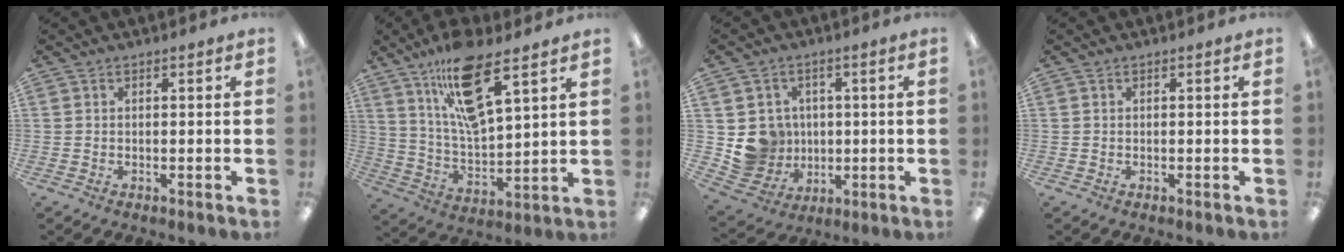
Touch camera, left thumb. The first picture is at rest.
{"total": 16.4, "force": [10.5, 5.2, 11.5], "torque": [-0.210, -0.038, 0.180]}
{"total": 8.3, "force": [1.0, 8.2, 0.9], "torque": [-0.045, -0.005, 0.033]}
{"total": 0.0}